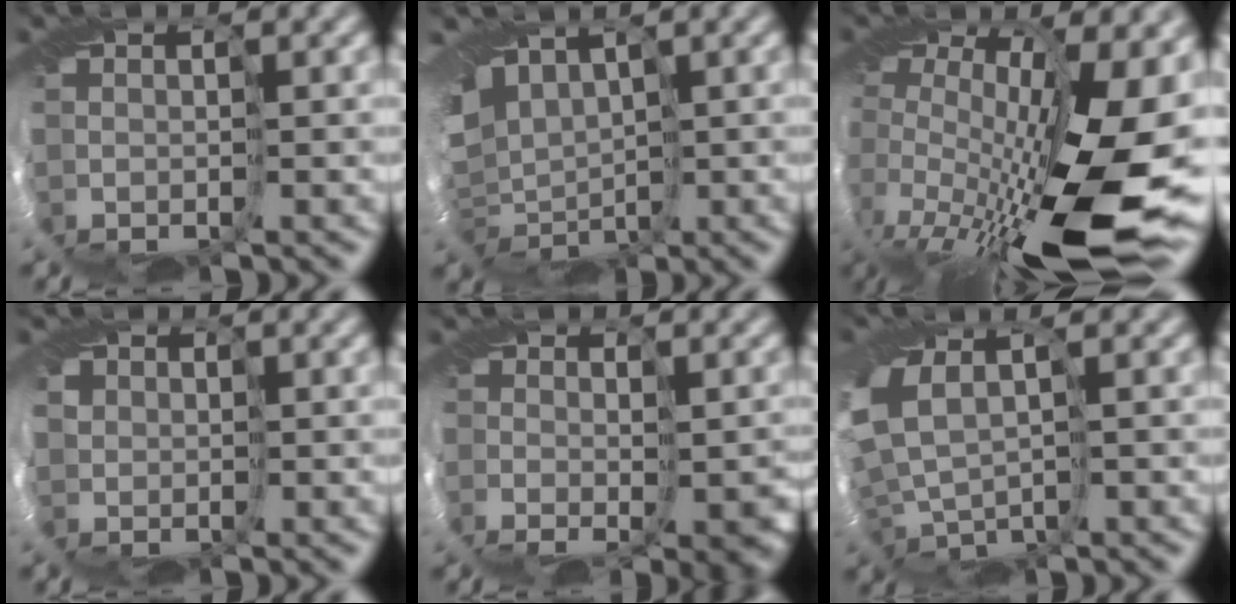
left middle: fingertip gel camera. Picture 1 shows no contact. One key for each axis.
{"total": 8.9, "fx": 3.1, "fy": 5.6, "fz": 6.2, "tx": -0.126, "ty": 0.006, "tz": 0.082}
{"total": 18.3, "fx": -3.6, "fy": 7.4, "fz": 16.3, "tx": -0.279, "ty": -0.051, "tz": -0.049}
{"total": 3.4, "fx": 1.5, "fy": 2.9, "fz": 1.1, "tx": -0.030, "ty": 0.013, "tz": 0.011}
{"total": 7.1, "fx": -2.2, "fy": 3.8, "fz": 5.6, "tx": -0.082, "ty": -0.034, "tz": -0.020}
{"total": 5.9, "fx": 0.6, "fy": 3.5, "fz": 4.8, "tx": -0.129, "ty": -0.005, "tz": 0.014}